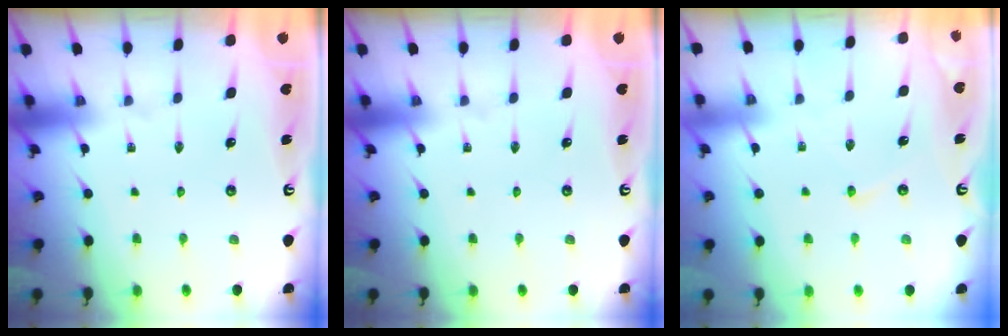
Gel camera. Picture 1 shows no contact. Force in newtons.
{"total": 0.0}
{"total": 2.9, "press": 2.9, "slide": 0.3}